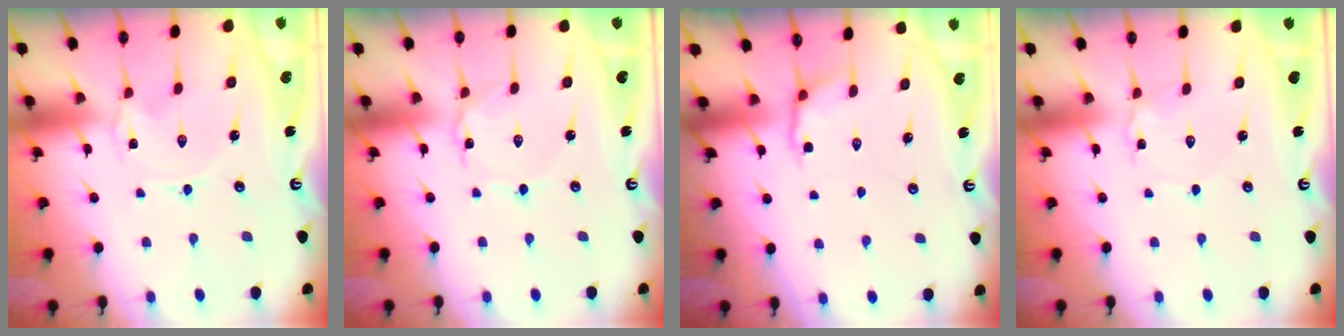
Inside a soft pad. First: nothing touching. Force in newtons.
{"total": 1.0, "press": 1.0, "slide": 0.1}
{"total": 2.8, "press": 2.0, "slide": 2.0}
{"total": 2.3, "press": 2.3, "slide": 0.3}